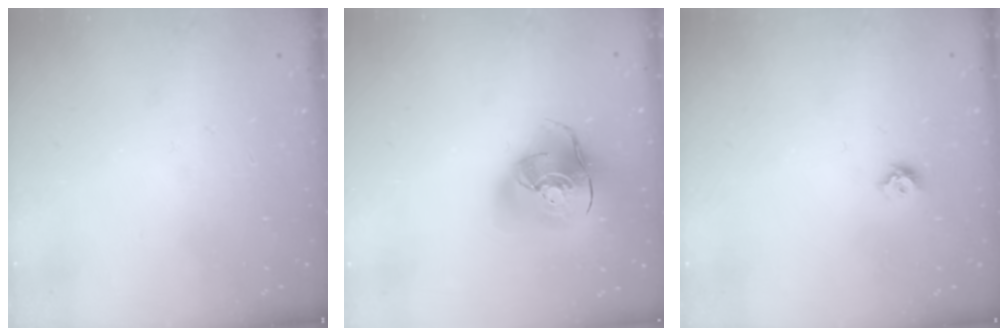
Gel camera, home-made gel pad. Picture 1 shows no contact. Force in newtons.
{"total": 17.1, "press": 16.8, "slide": 2.9}
{"total": 4.9, "press": 4.8, "slide": 0.8}